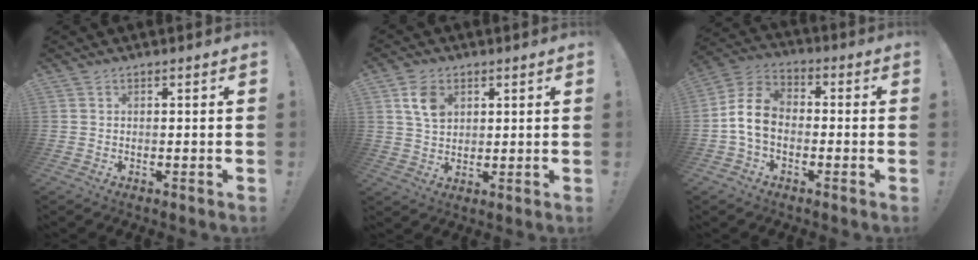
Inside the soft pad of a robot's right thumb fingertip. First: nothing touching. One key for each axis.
{"total": 7.5, "fx": 3.1, "fy": 5.4, "fz": 4.1, "tx": -0.059, "ty": -0.003, "tz": 0.058}
{"total": 11.0, "fx": -1.7, "fy": 7.8, "fz": 7.5, "tx": -0.144, "ty": 0.024, "tz": -0.026}